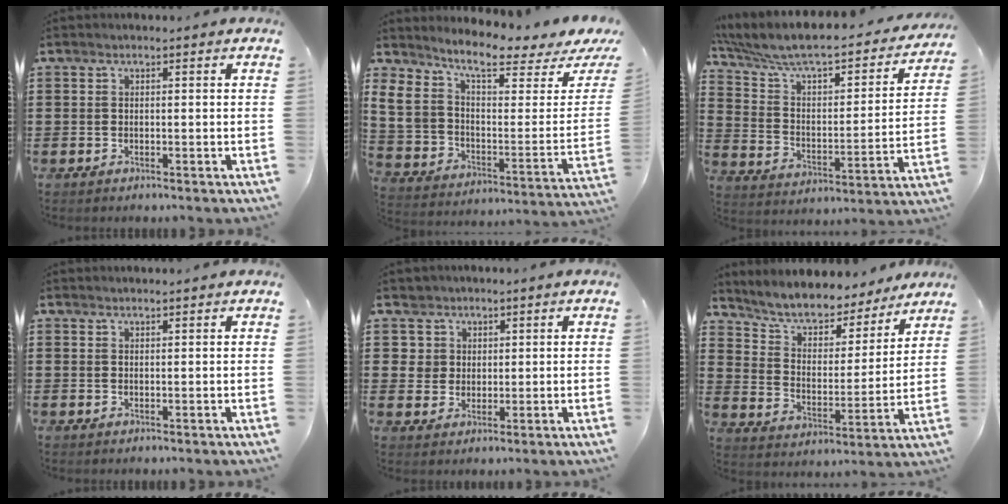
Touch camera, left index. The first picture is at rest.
{"total": 6.5, "force": [4.4, 2.7, 4.0], "torque": [-0.104, -0.036, 0.075]}
{"total": 6.7, "force": [5.7, 1.4, 3.2], "torque": [-0.091, -0.052, 0.092]}
{"total": 0.9, "force": [0.9, -0.1, 0.1], "torque": [-0.003, -0.002, 0.019]}
{"total": 4.3, "force": [2.0, 3.9, -0.1], "torque": [-0.014, 0.010, 0.035]}
{"total": 6.5, "force": [6.0, 1.9, 1.5], "torque": [-0.063, -0.043, 0.103]}